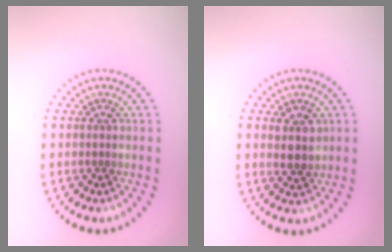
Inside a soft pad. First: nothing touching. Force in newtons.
{"total": 2.6, "press": 2.4, "slide": 1.0}